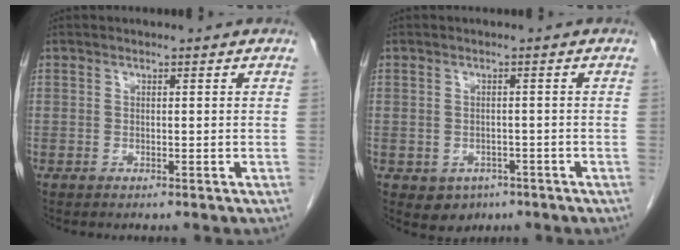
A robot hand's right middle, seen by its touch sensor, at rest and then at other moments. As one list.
[{"total": 3.5, "force": [-1.7, 2.9, 1.1], "torque": [-0.015, 0.004, -0.015]}]